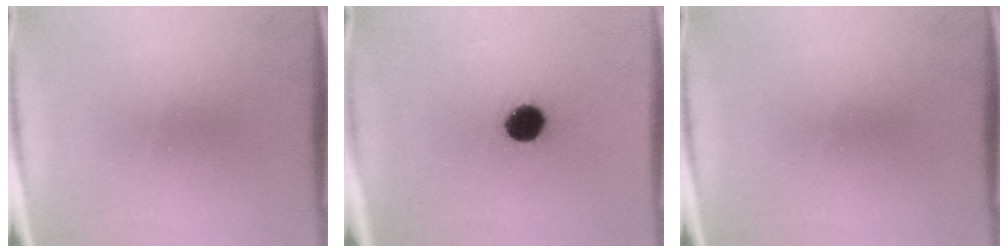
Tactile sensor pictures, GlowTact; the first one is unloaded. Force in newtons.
{"total": 9.2}
{"total": 0.0}